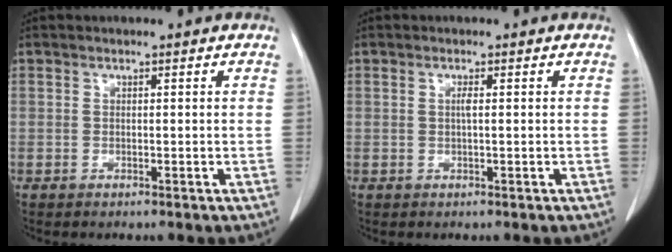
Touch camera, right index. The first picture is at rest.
{"total": 0.8, "force": [0.0, 0.0, 0.8], "torque": [-0.016, 0.000, 0.000]}